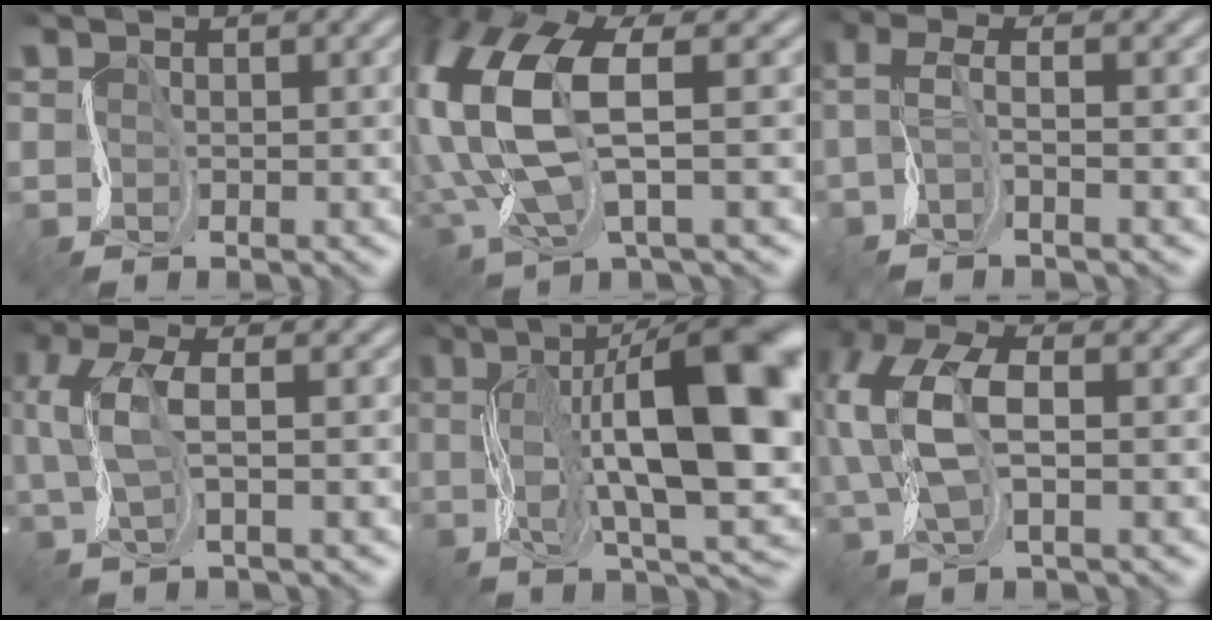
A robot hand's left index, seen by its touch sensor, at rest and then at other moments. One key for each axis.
{"total": 11.3, "fx": 1.0, "fy": 5.1, "fz": 10.1, "tx": -0.253, "ty": -0.007, "tz": 0.025}
{"total": 3.5, "fx": -0.5, "fy": 0.9, "fz": 3.4, "tx": -0.071, "ty": 0.002, "tz": -0.016}
{"total": 4.8, "fx": 0.5, "fy": 1.7, "fz": 4.5, "tx": -0.109, "ty": 0.003, "tz": 0.005}
{"total": 18.8, "fx": 3.0, "fy": 6.9, "fz": 17.2, "tx": -0.245, "ty": 0.010, "tz": 0.056}
{"total": 8.7, "fx": 0.7, "fy": 4.5, "fz": 7.4, "tx": -0.193, "ty": 0.009, "tz": 0.008}